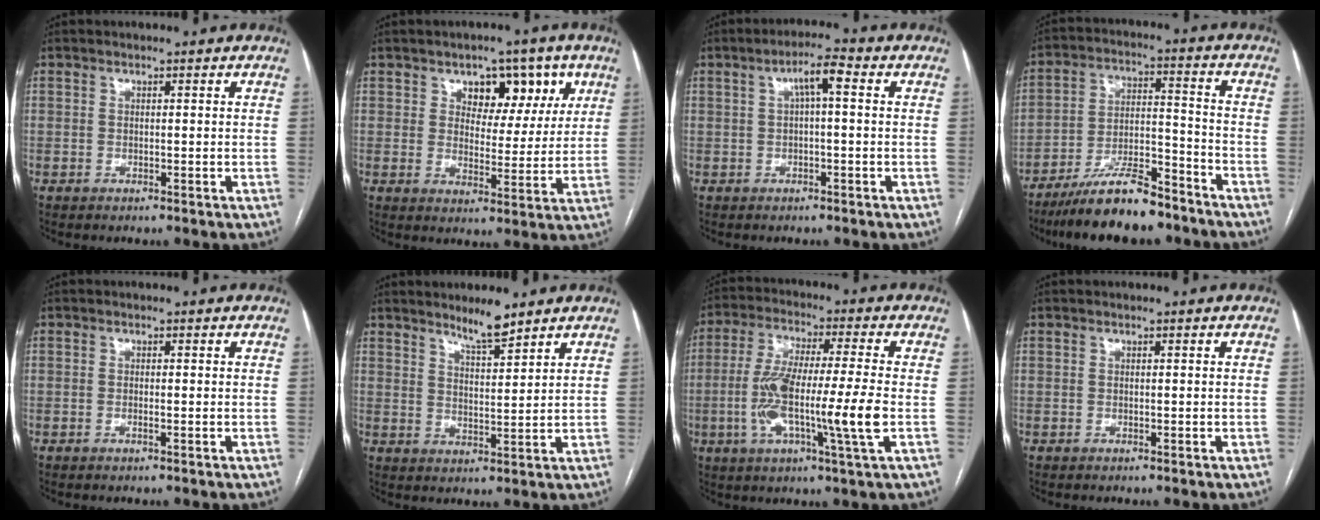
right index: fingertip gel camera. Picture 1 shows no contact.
{"total": 8.5, "force": [4.2, 5.2, 5.2], "torque": [-0.058, 0.015, 0.063]}
{"total": 4.2, "force": [0.9, 0.7, 4.1], "torque": [-0.071, 0.017, 0.013]}
{"total": 12.9, "force": [-10.5, 2.7, 7.0], "torque": [-0.122, 0.004, -0.184]}
{"total": 0.6, "force": [-0.3, 0.0, 0.5], "torque": [-0.010, 0.000, -0.005]}
{"total": 5.0, "force": [4.3, 0.4, 2.5], "torque": [-0.046, -0.008, 0.076]}
{"total": 13.9, "force": [-2.7, 0.1, 13.6], "torque": [-0.264, -0.004, -0.057]}
{"total": 0.0}